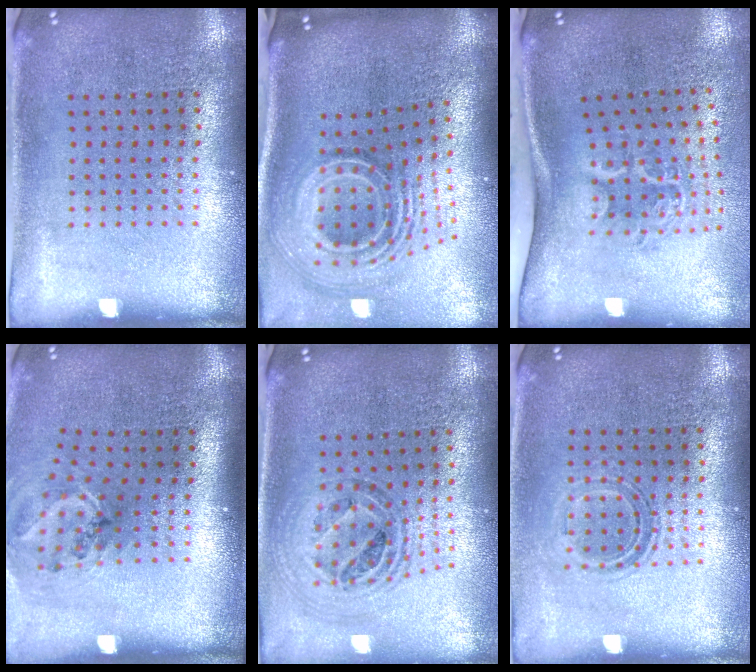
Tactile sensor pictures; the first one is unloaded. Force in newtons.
{"total": 3.0, "press": 1.8, "slide": 2.4}
{"total": 2.1, "press": 1.3, "slide": 1.6}
{"total": 1.3, "press": 1.1, "slide": 0.7}
{"total": 1.0, "press": 1.0, "slide": 0.2}
{"total": 1.1, "press": 1.0, "slide": 0.5}